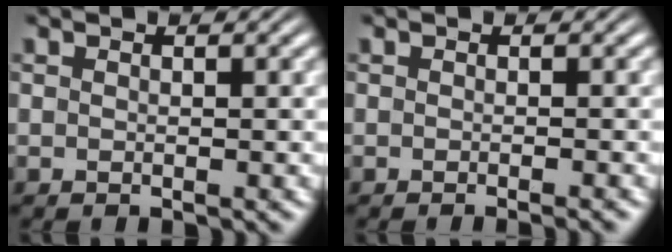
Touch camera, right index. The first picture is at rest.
{"total": 1.1, "force": [-0.9, -0.2, 0.5], "torque": [-0.002, 0.003, -0.016]}